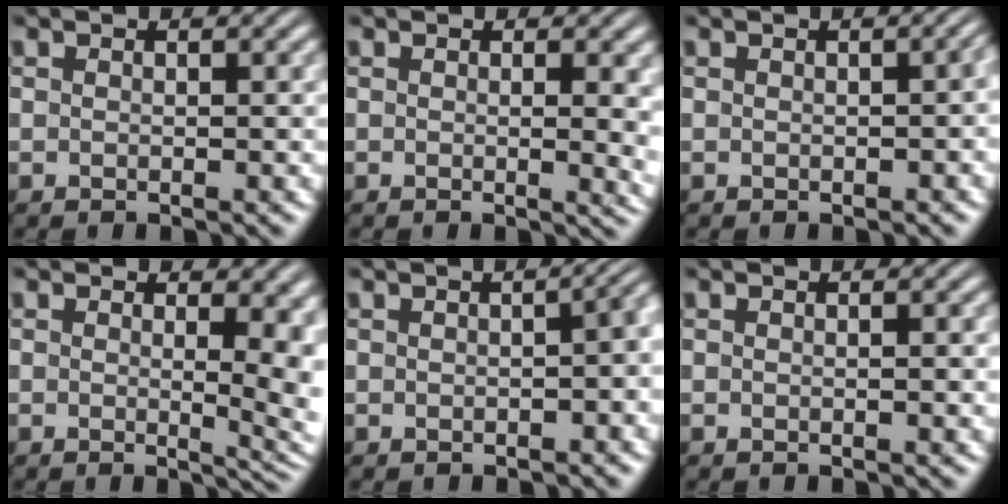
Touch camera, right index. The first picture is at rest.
{"total": 1.8, "force": [0.4, 0.2, 1.8], "torque": [-0.017, -0.005, 0.002]}
{"total": 0.8, "force": [-0.4, 0.3, 0.7], "torque": [-0.006, 0.004, -0.007]}
{"total": 2.8, "force": [0.3, 0.4, 2.8], "torque": [-0.030, -0.014, 0.002]}
{"total": 2.7, "force": [-0.3, 1.1, 2.4], "torque": [-0.017, 0.013, -0.009]}
{"total": 0.0}